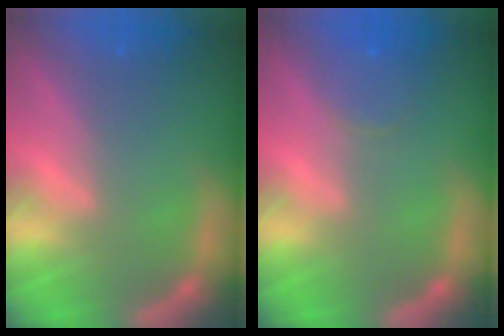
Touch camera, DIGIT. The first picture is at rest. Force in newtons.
{"total": 2.4}